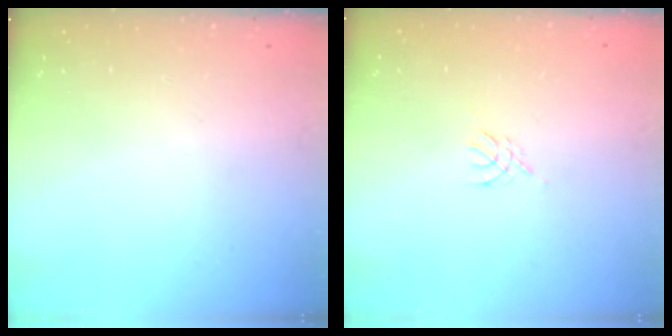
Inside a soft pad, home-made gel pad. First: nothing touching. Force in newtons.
{"total": 2.7, "press": 2.6, "slide": 0.6}